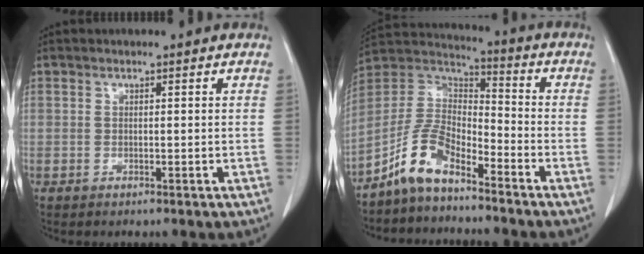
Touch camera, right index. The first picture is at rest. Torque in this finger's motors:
{"motor_torque": [-0.17, -0.19, -0.01, -0.05]}